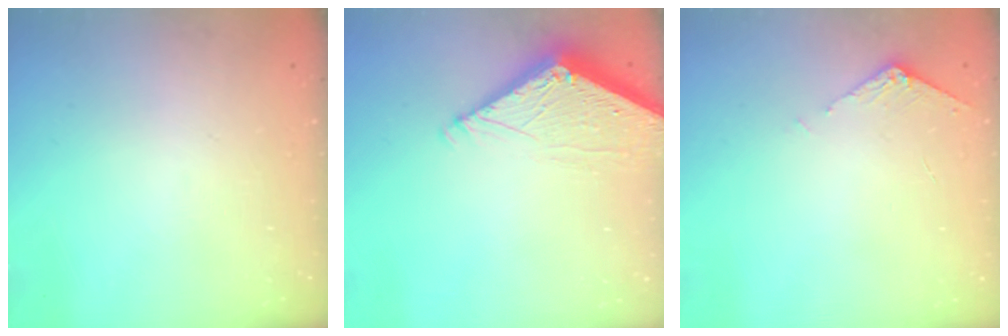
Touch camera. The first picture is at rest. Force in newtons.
{"total": 7.2, "press": 7.2, "slide": 0.3}
{"total": 5.9, "press": 5.8, "slide": 0.7}